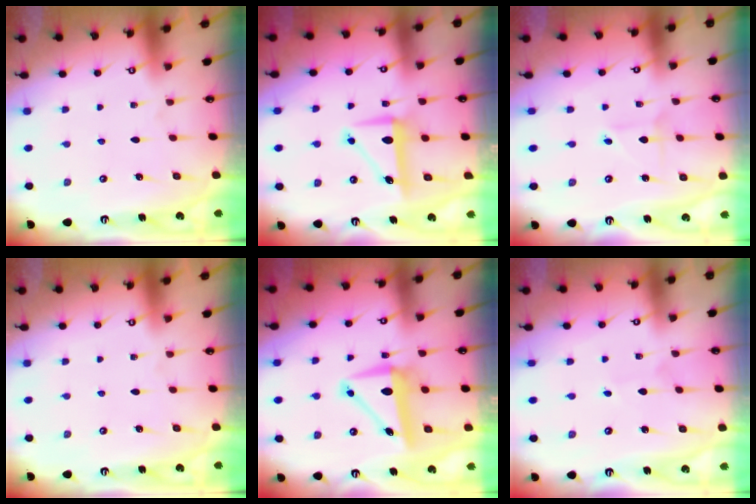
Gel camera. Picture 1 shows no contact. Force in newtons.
{"total": 8.1, "press": 8.1, "slide": 0.3}
{"total": 1.8, "press": 1.8, "slide": 0.2}
{"total": 0.0}
{"total": 9.3, "press": 9.2, "slide": 1.7}
{"total": 1.7, "press": 1.7, "slide": 0.1}